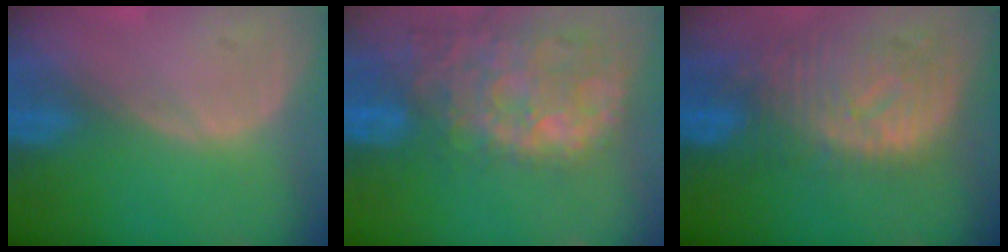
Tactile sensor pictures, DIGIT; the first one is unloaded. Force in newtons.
{"total": 14.7, "press": 11.9, "slide": 8.7}
{"total": 10.8, "press": 9.6, "slide": 5.0}